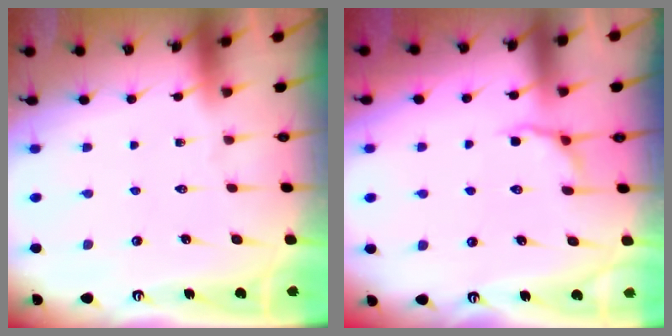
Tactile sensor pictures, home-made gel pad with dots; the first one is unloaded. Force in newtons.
{"total": 4.6, "press": 4.1, "slide": 2.2}